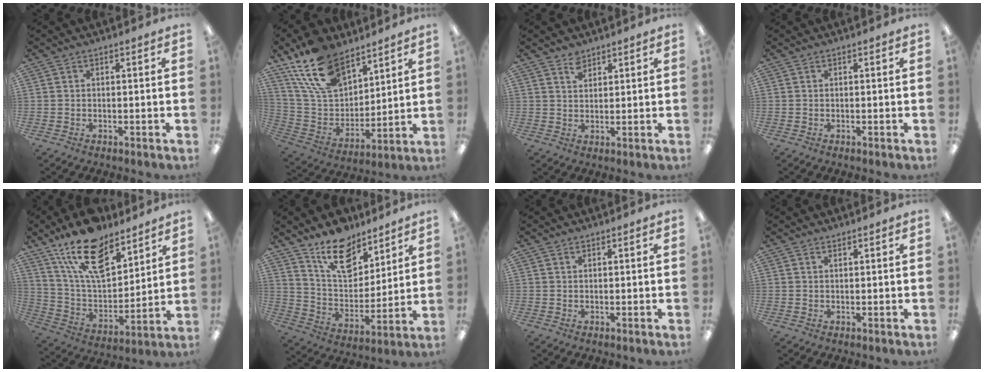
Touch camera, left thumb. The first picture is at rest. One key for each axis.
{"total": 18.0, "fx": 12.6, "fy": 9.5, "fz": 8.5, "tx": -0.176, "ty": -0.058, "tz": 0.238}
{"total": 3.2, "fx": 2.7, "fy": 1.5, "fz": 0.9, "tx": -0.006, "ty": -0.013, "tz": 0.049}
{"total": 0.0}
{"total": 18.8, "fx": 13.3, "fy": 8.6, "fz": 10.1, "tx": -0.187, "ty": -0.070, "tz": 0.236}
{"total": 15.7, "fx": 11.7, "fy": 7.9, "fz": 6.7, "tx": -0.101, "ty": -0.078, "tz": 0.211}
{"total": 0.6, "fx": 0.5, "fy": 0.2, "fz": 0.2, "tx": -0.004, "ty": 0.001, "tz": 0.010}
{"total": 0.7, "fx": 0.7, "fy": 0.2, "fz": 0.1, "tx": -0.004, "ty": -0.001, "tz": 0.013}